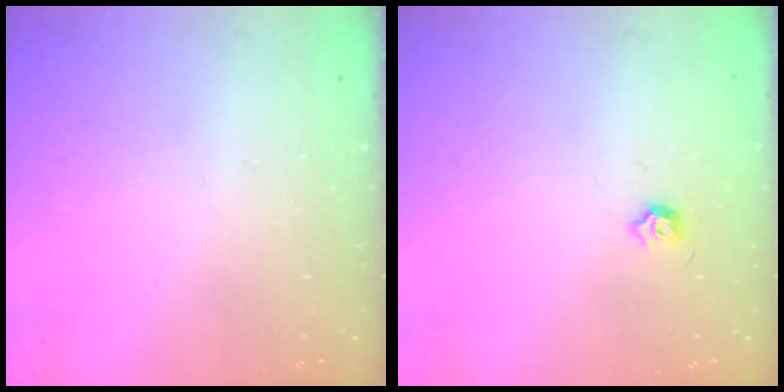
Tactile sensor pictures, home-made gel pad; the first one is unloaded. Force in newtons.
{"total": 3.5, "press": 3.5, "slide": 0.6}